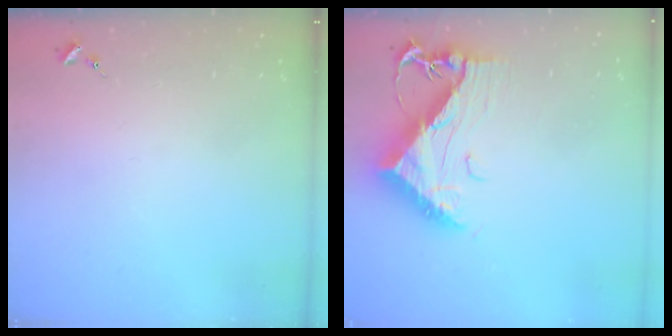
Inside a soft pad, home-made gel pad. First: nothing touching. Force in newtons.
{"total": 14.0, "press": 14.0, "slide": 1.3}